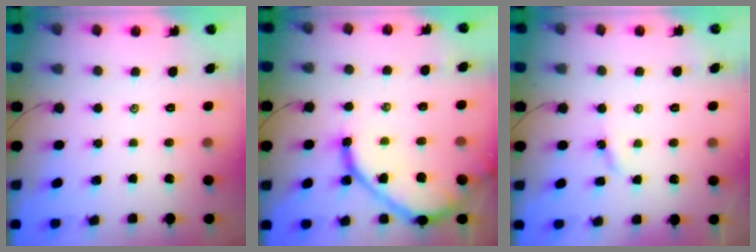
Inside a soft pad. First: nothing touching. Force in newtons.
{"total": 14.0, "press": 13.9, "slide": 1.2}
{"total": 3.6, "press": 3.6, "slide": 0.5}